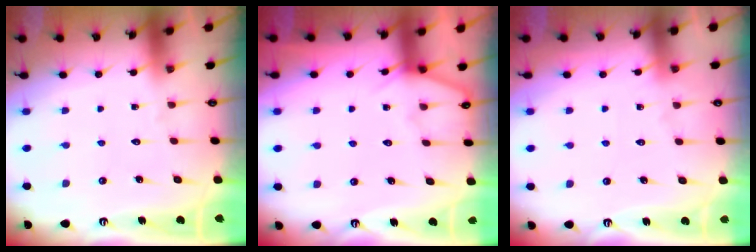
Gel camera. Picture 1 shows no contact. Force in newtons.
{"total": 6.5, "press": 6.4, "slide": 0.6}
{"total": 4.6, "press": 4.5, "slide": 0.6}